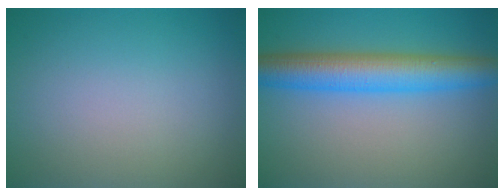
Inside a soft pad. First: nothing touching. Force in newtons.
{"total": 6.7, "press": 6.7, "slide": 0.1}